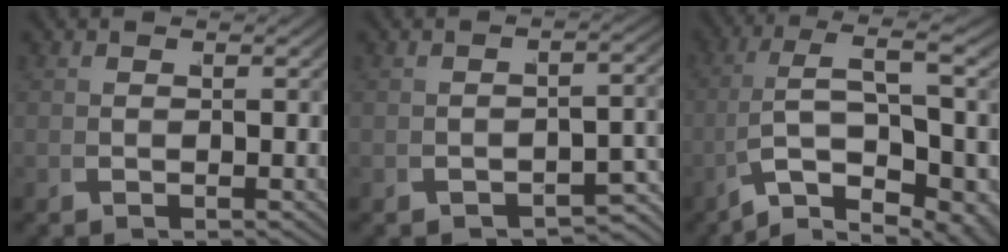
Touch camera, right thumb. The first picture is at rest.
{"total": 2.9, "force": [-2.2, 1.2, 1.4], "torque": [-0.019, -0.006, -0.030]}
{"total": 11.4, "force": [-1.8, 5.8, 9.7], "torque": [-0.195, -0.030, -0.007]}